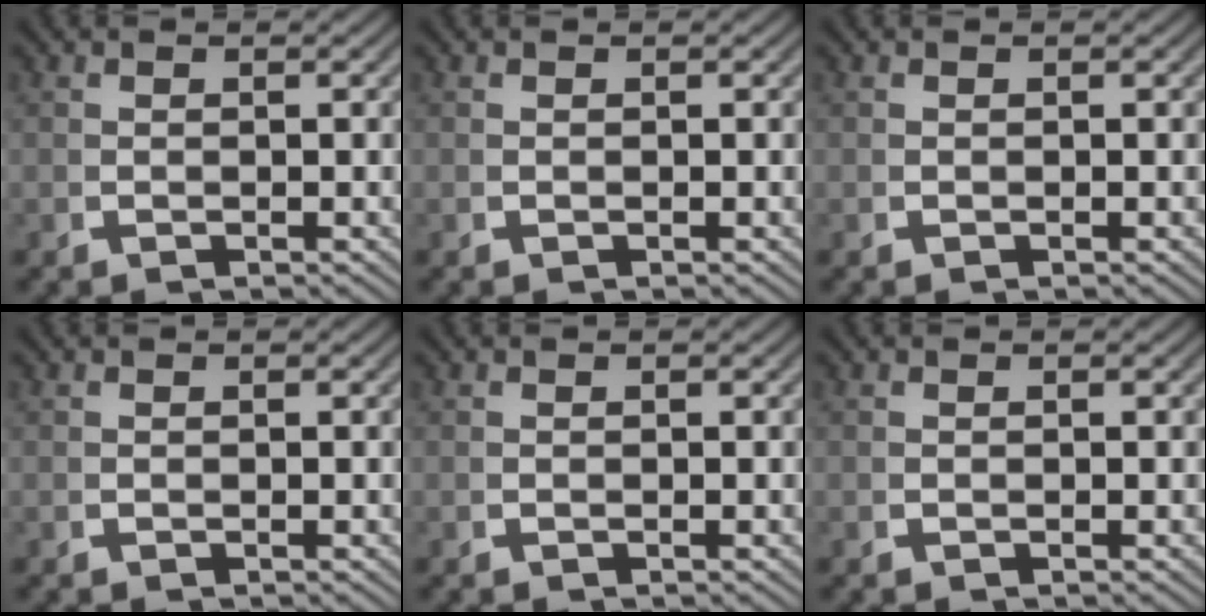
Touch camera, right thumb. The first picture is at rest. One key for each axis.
{"total": 0.0}
{"total": 0.0}
{"total": 0.0}
{"total": 0.0}
{"total": 0.0}